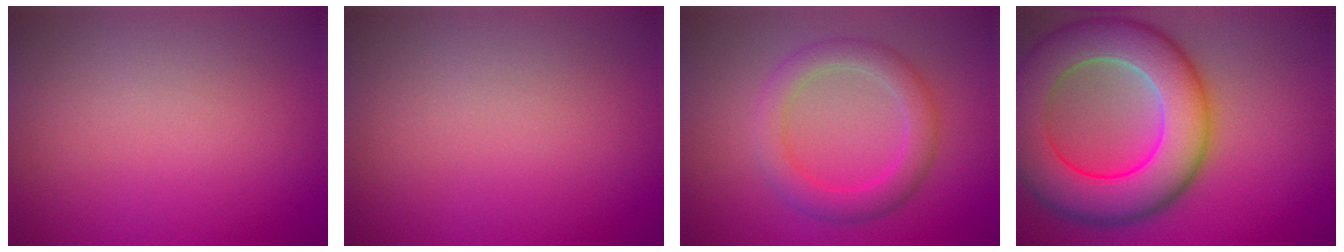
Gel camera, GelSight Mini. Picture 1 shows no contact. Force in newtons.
{"total": 0.0}
{"total": 3.7, "press": 3.7, "slide": 0.3}
{"total": 11.9, "press": 11.9, "slide": 0.5}